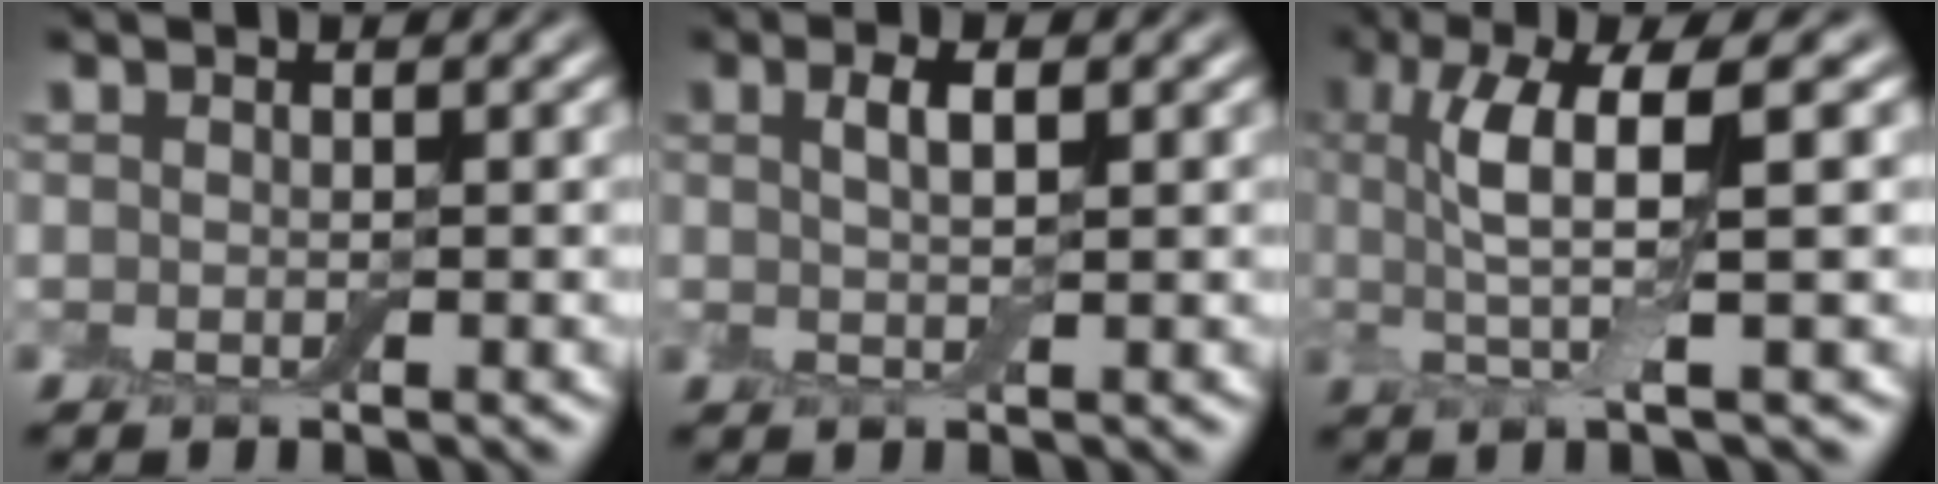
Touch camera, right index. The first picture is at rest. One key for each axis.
{"total": 2.1, "fx": 0.6, "fy": 0.5, "fz": 2.0, "tx": -0.038, "ty": -0.002, "tz": 0.009}
{"total": 6.9, "fx": 1.4, "fy": 1.5, "fz": 6.6, "tx": -0.132, "ty": 0.006, "tz": 0.021}